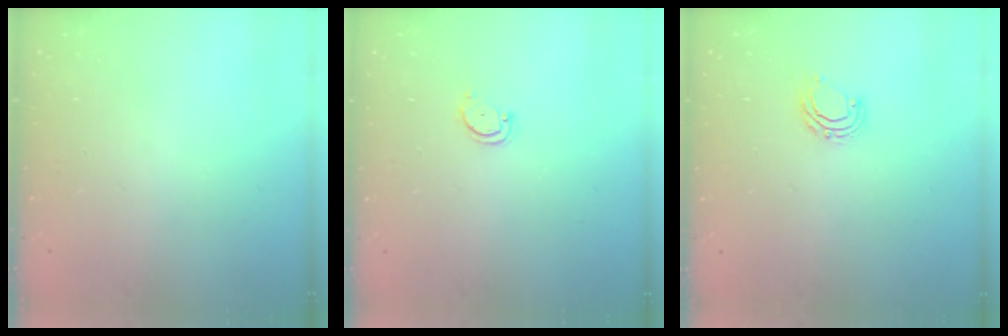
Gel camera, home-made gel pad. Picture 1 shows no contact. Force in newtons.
{"total": 2.8, "press": 2.8, "slide": 0.3}
{"total": 5.6, "press": 5.6, "slide": 1.0}